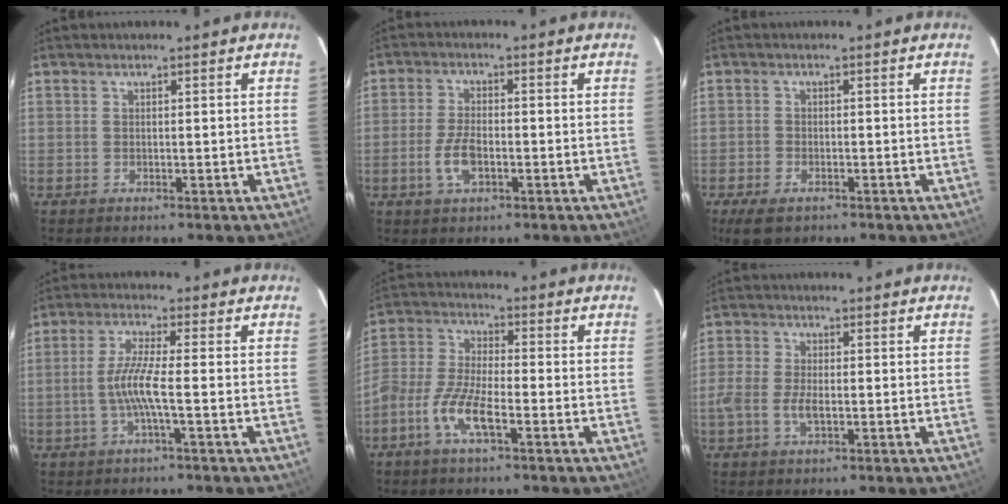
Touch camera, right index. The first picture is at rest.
{"total": 5.8, "force": [-2.0, 2.7, 4.8], "torque": [-0.104, -0.001, -0.037]}
{"total": 5.0, "force": [-3.2, 2.7, 2.8], "torque": [-0.072, -0.014, -0.057]}
{"total": 5.7, "force": [-1.6, -0.3, 5.4], "torque": [-0.116, 0.000, -0.030]}
{"total": 9.1, "force": [-4.5, 2.8, 7.4], "torque": [-0.163, 0.003, -0.096]}
{"total": 4.8, "force": [-1.6, 2.2, 3.9], "torque": [-0.086, -0.002, -0.032]}